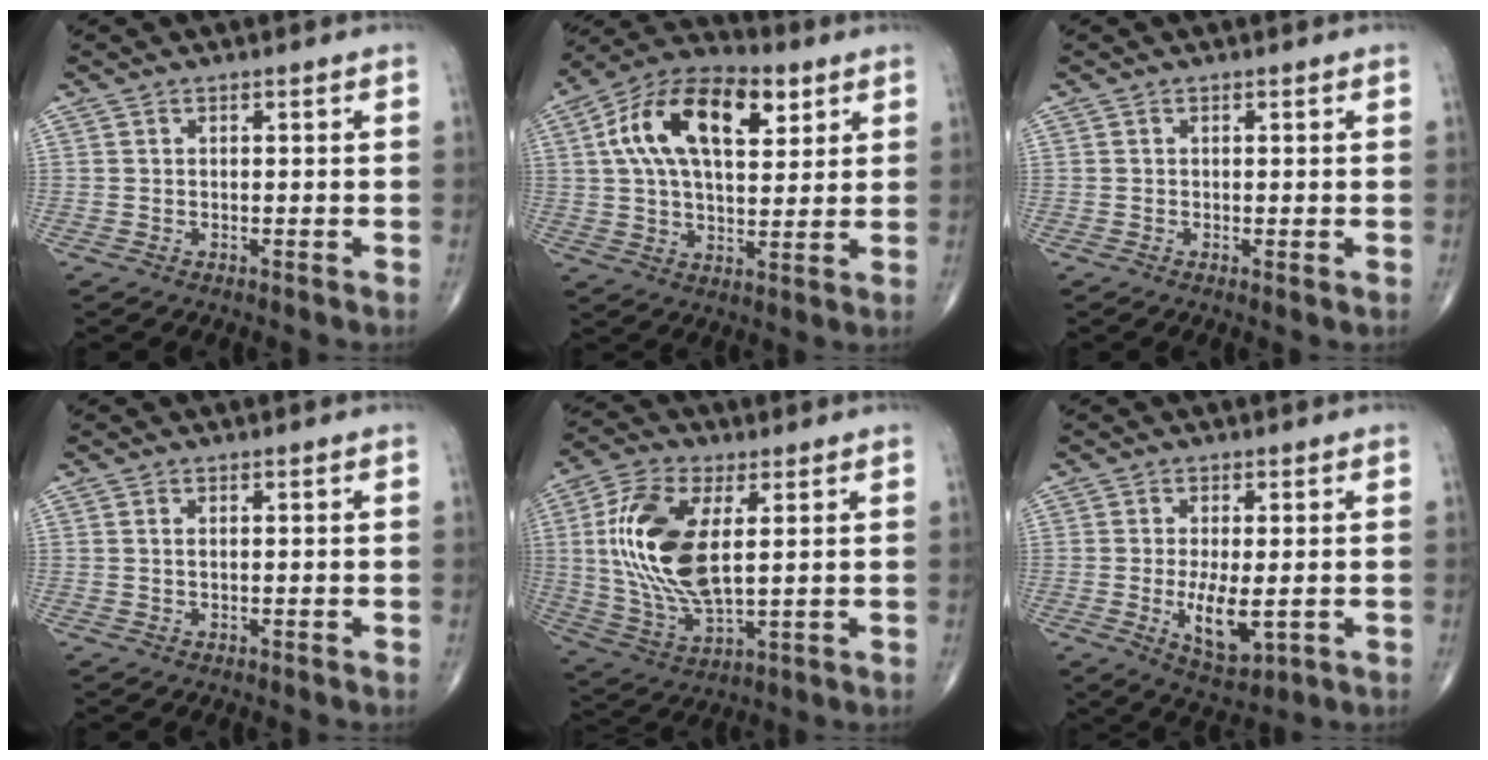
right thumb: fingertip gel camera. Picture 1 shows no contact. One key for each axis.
{"total": 18.8, "fx": 6.4, "fy": 10.0, "fz": 14.6, "tx": -0.234, "ty": 0.006, "tz": 0.102}
{"total": 0.6, "fx": 0.0, "fy": 0.1, "fz": 0.6, "tx": -0.013, "ty": -0.004, "tz": -0.003}
{"total": 0.6, "fx": 0.2, "fy": 0.2, "fz": 0.6, "tx": -0.016, "ty": 0.002, "tz": 0.006}
{"total": 17.5, "fx": 3.0, "fy": 8.2, "fz": 15.2, "tx": -0.313, "ty": -0.010, "tz": 0.063}
{"total": 7.7, "fx": -1.1, "fy": 3.0, "fz": 7.0, "tx": -0.120, "ty": -0.020, "tz": -0.010}